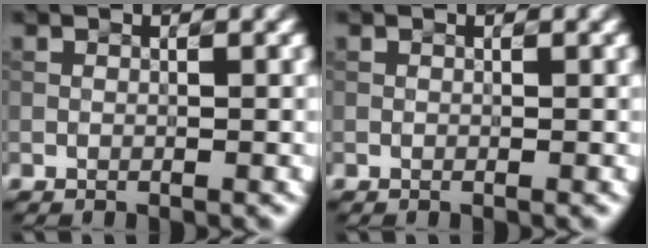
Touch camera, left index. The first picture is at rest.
{"total": 0.0}